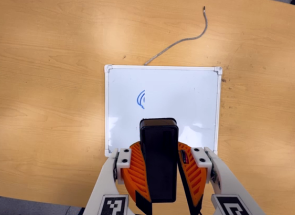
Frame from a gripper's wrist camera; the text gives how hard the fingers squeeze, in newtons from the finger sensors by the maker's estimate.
{"total": 13.8, "left": 12.5, "right": 15.2}